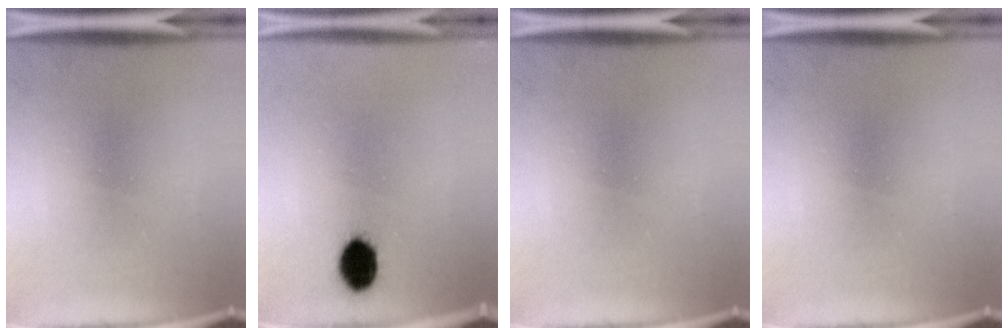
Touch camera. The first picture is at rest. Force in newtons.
{"total": 7.0}
{"total": 0.0}
{"total": 0.0}